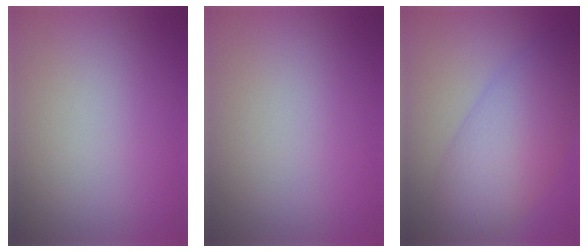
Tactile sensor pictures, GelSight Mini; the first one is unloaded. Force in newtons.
{"total": 0.0}
{"total": 7.3, "press": 7.3, "slide": 0.2}